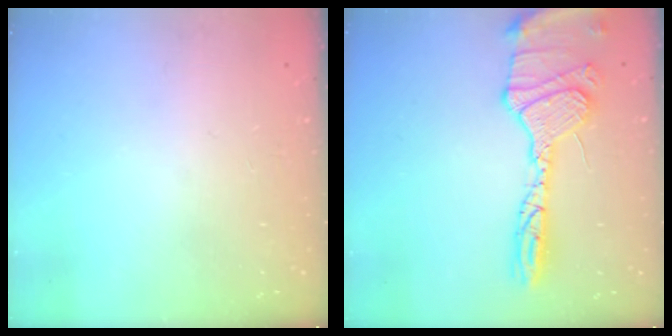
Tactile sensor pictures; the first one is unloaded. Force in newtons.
{"total": 18.5, "press": 18.3, "slide": 2.8}